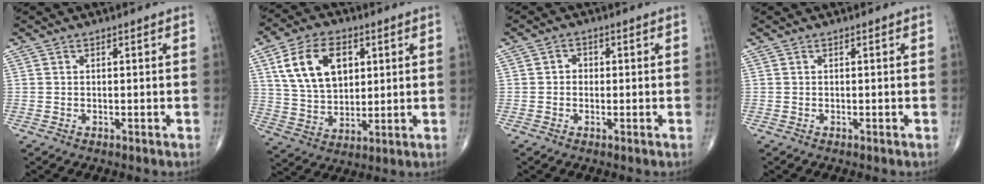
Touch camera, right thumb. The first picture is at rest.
{"total": 14.4, "force": [4.9, 9.3, 9.9], "torque": [-0.154, -0.012, 0.095]}
{"total": 2.0, "force": [0.0, 1.8, 0.9], "torque": [-0.002, 0.009, -0.004]}
{"total": 0.0}